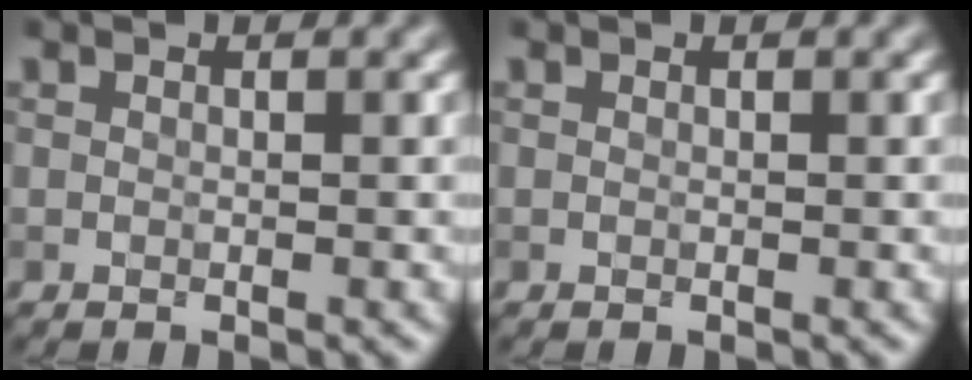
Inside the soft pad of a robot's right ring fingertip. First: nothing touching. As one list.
[{"total": 0.0}]